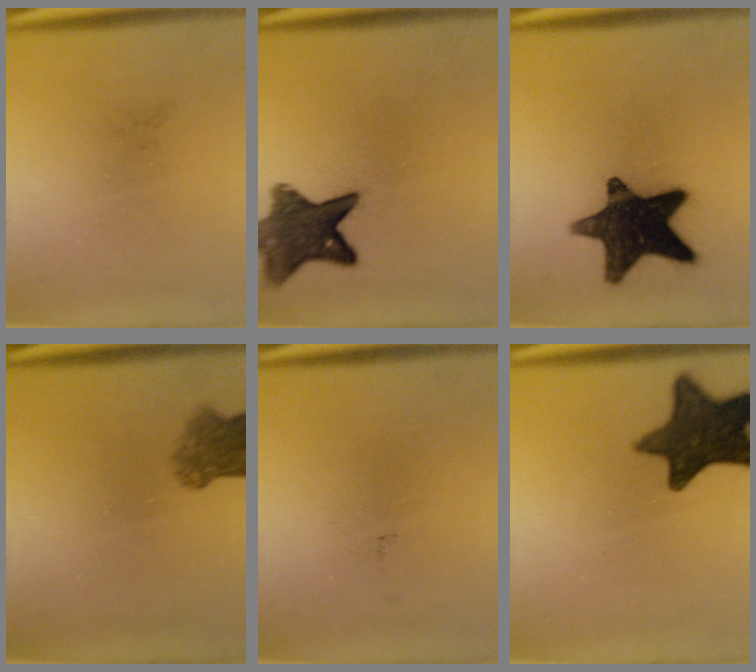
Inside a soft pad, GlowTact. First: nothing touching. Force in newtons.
{"total": 10.1}
{"total": 15.9}
{"total": 5.4}
{"total": 0.0}
{"total": 13.7}